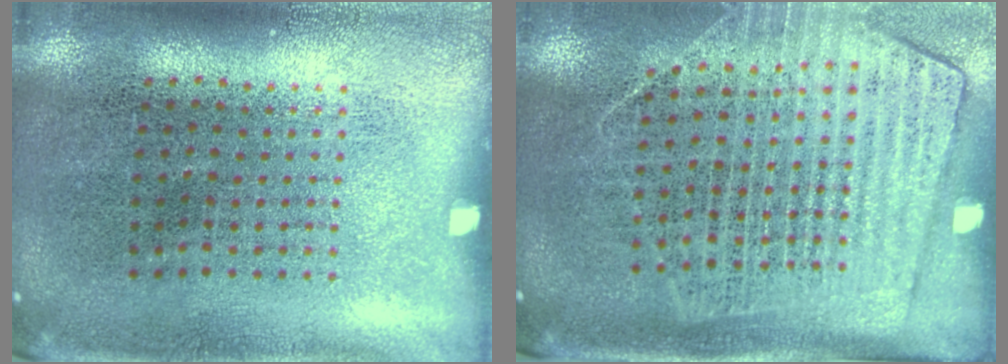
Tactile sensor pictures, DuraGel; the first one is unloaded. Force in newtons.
{"total": 1.8, "press": 1.5, "slide": 0.9}